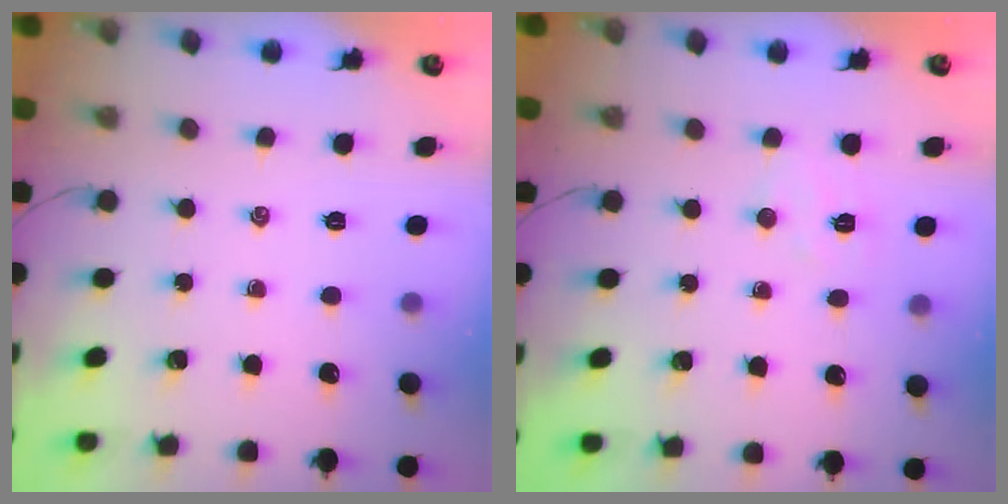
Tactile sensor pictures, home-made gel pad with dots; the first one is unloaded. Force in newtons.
{"total": 4.3, "press": 4.2, "slide": 0.8}